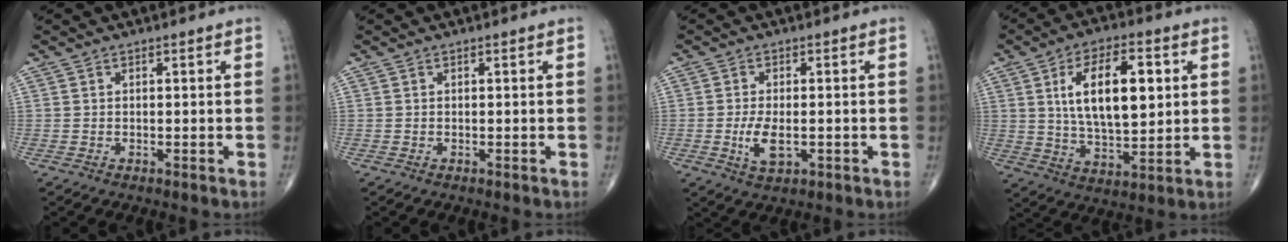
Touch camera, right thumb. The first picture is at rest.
{"total": 0.0}
{"total": 5.3, "force": [-1.1, 2.5, 4.5], "torque": [-0.087, -0.007, -0.017]}
{"total": 16.1, "force": [3.6, 7.5, 13.7], "torque": [-0.214, -0.008, 0.067]}